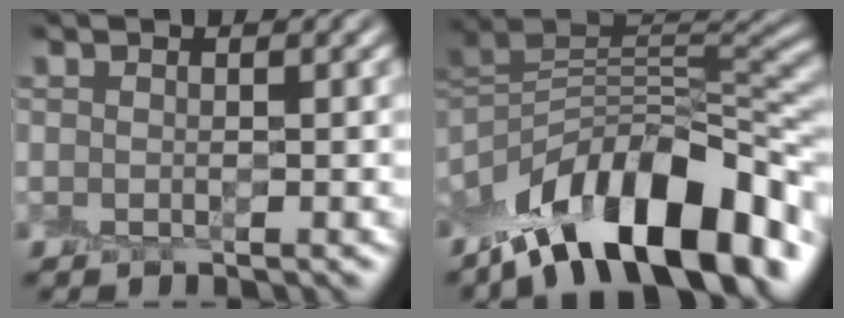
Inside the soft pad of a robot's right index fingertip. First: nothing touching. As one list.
[{"total": 14.5, "force": [-7.8, 5.5, 10.9], "torque": [-0.181, 0.028, -0.148]}]